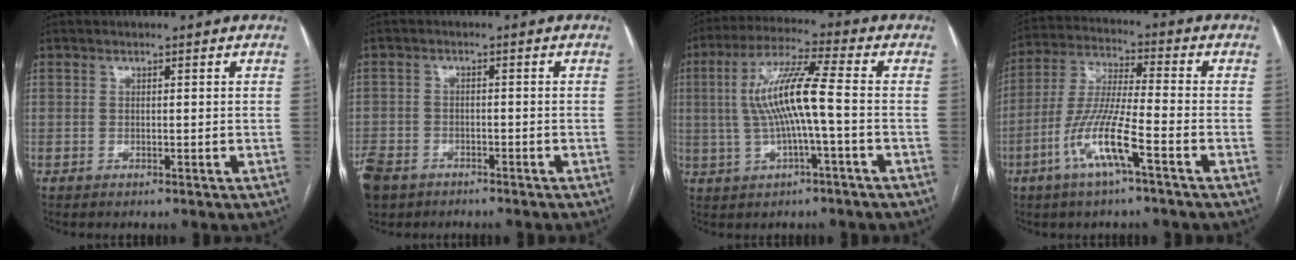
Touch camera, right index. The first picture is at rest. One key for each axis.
{"total": 10.0, "fx": -6.6, "fy": 6.5, "fz": 4.0, "tx": -0.114, "ty": -0.004, "tz": -0.107}
{"total": 10.6, "fx": -0.4, "fy": 0.5, "fz": 10.6, "tx": -0.210, "ty": 0.019, "tz": -0.009}
{"total": 11.3, "fx": -5.2, "fy": 0.7, "fz": 10.0, "tx": -0.211, "ty": -0.003, "tz": -0.105}